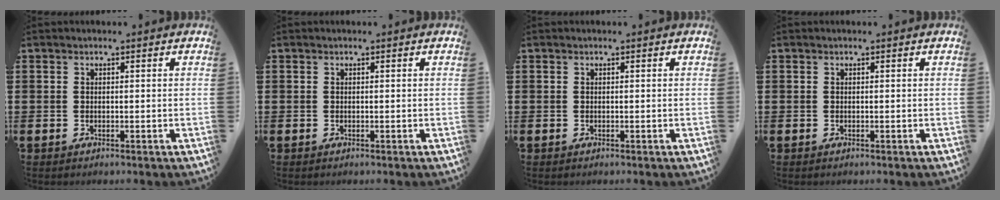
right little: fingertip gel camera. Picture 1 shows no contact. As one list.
[{"total": 0.0}, {"total": 0.0}, {"total": 0.0}]